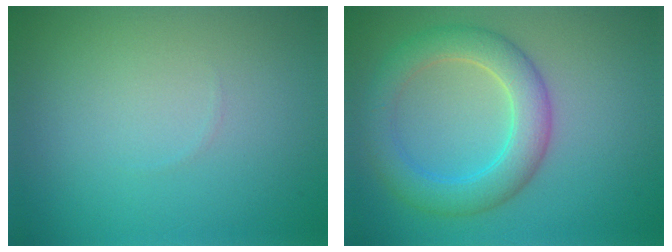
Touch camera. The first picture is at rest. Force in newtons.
{"total": 5.2, "press": 5.2, "slide": 0.2}